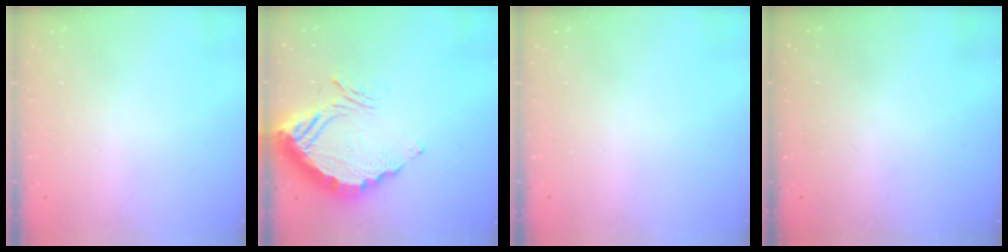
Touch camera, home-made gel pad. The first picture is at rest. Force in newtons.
{"total": 15.9, "press": 15.8, "slide": 1.2}
{"total": 0.0}
{"total": 2.9, "press": 2.8, "slide": 0.8}